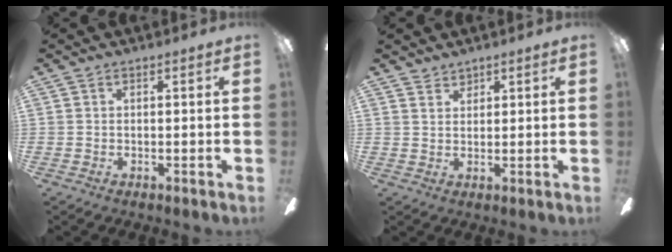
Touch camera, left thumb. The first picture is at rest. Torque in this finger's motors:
{"motor_torque": [0.05, -0.02, -0.17, -0.19, 0.01]}